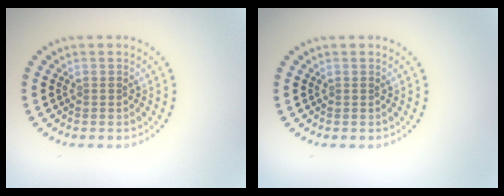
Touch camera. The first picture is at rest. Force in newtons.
{"total": 0.0}